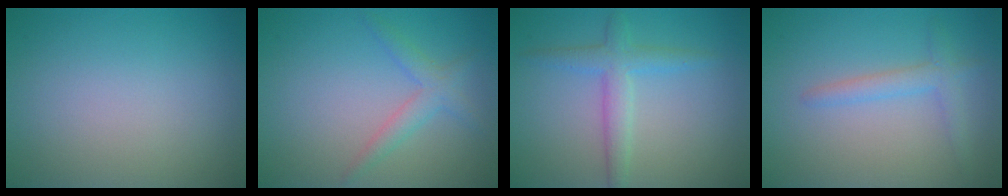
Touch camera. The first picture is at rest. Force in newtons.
{"total": 2.2, "press": 2.2, "slide": 0.1}
{"total": 2.8, "press": 2.8, "slide": 0.1}
{"total": 2.1, "press": 2.1, "slide": 0.1}